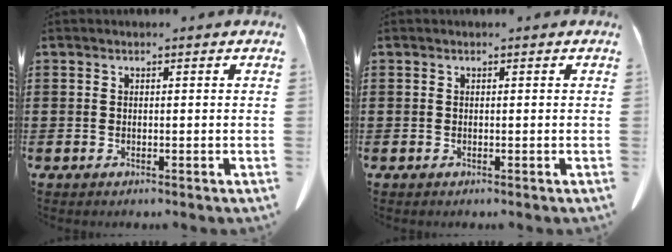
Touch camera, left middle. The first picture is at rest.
{"total": 0.0}